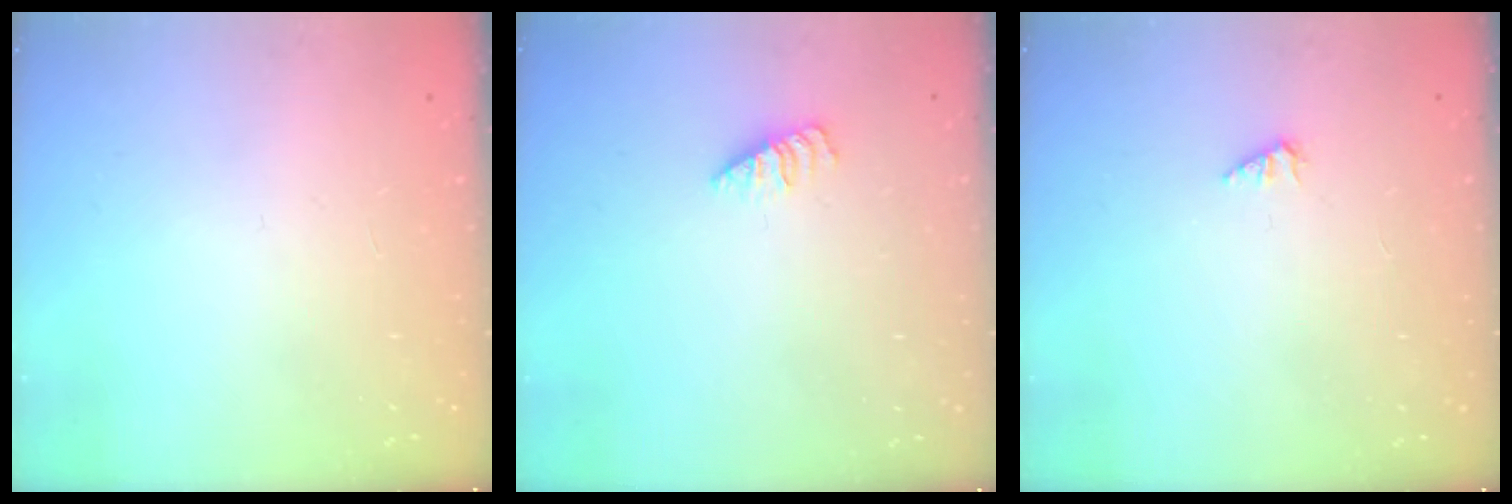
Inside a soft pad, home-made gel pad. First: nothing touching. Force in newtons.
{"total": 1.2, "press": 1.1, "slide": 0.2}
{"total": 1.1, "press": 1.1, "slide": 0.1}